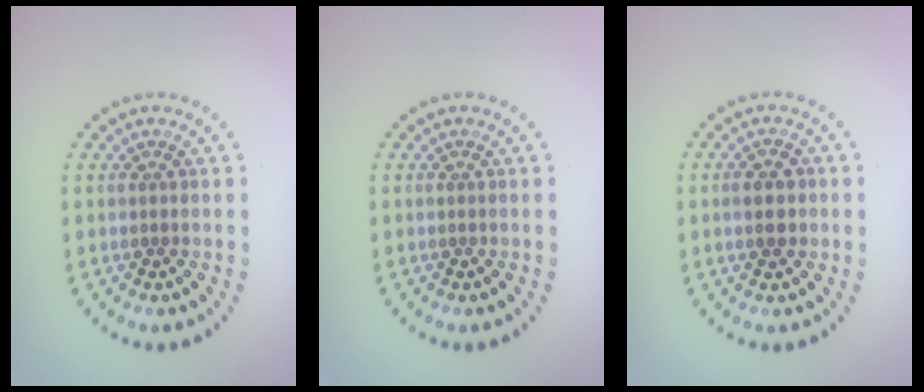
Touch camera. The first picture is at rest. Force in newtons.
{"total": 0.0}
{"total": 2.1, "press": 2.1, "slide": 0.1}